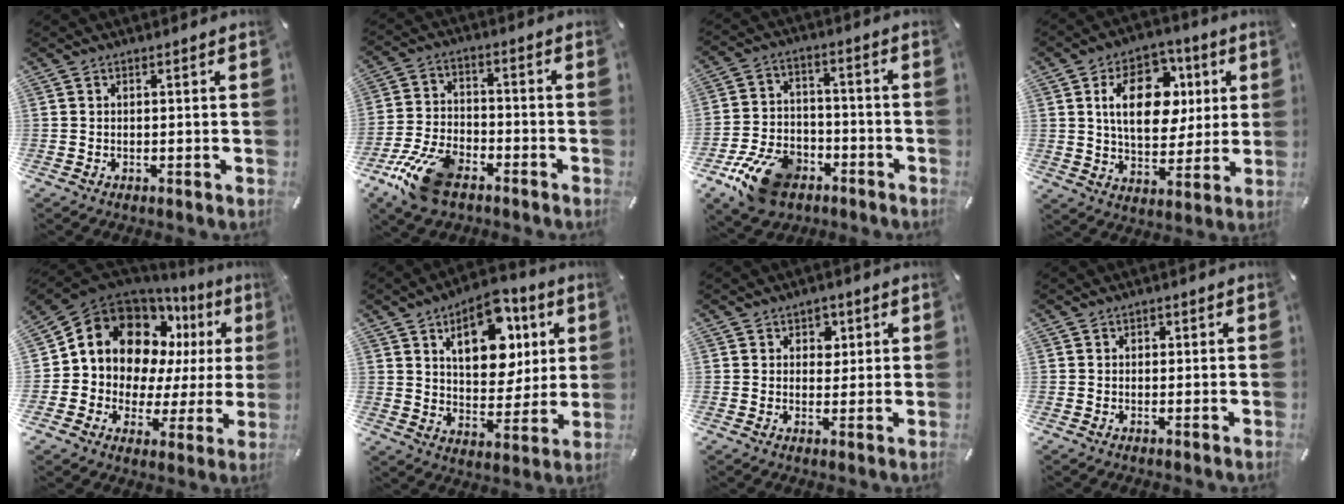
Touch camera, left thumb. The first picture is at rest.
{"total": 13.1, "force": [-8.2, 6.6, 7.7], "torque": [-0.154, 0.039, -0.149]}
{"total": 14.3, "force": [-8.5, 8.8, 7.3], "torque": [-0.122, 0.059, -0.145]}
{"total": 16.4, "force": [4.4, 11.1, 11.3], "torque": [-0.177, 0.004, 0.077]}
{"total": 14.3, "force": [7.0, 11.0, 6.0], "torque": [-0.107, -0.061, 0.131]}
{"total": 15.9, "force": [7.1, 9.8, 10.4], "torque": [-0.143, -0.022, 0.122]}
{"total": 3.4, "force": [1.3, 2.9, 1.2], "torque": [0.000, -0.007, 0.013]}
{"total": 0.7, "force": [0.1, 0.6, 0.2], "torque": [-0.003, 0.004, 0.000]}